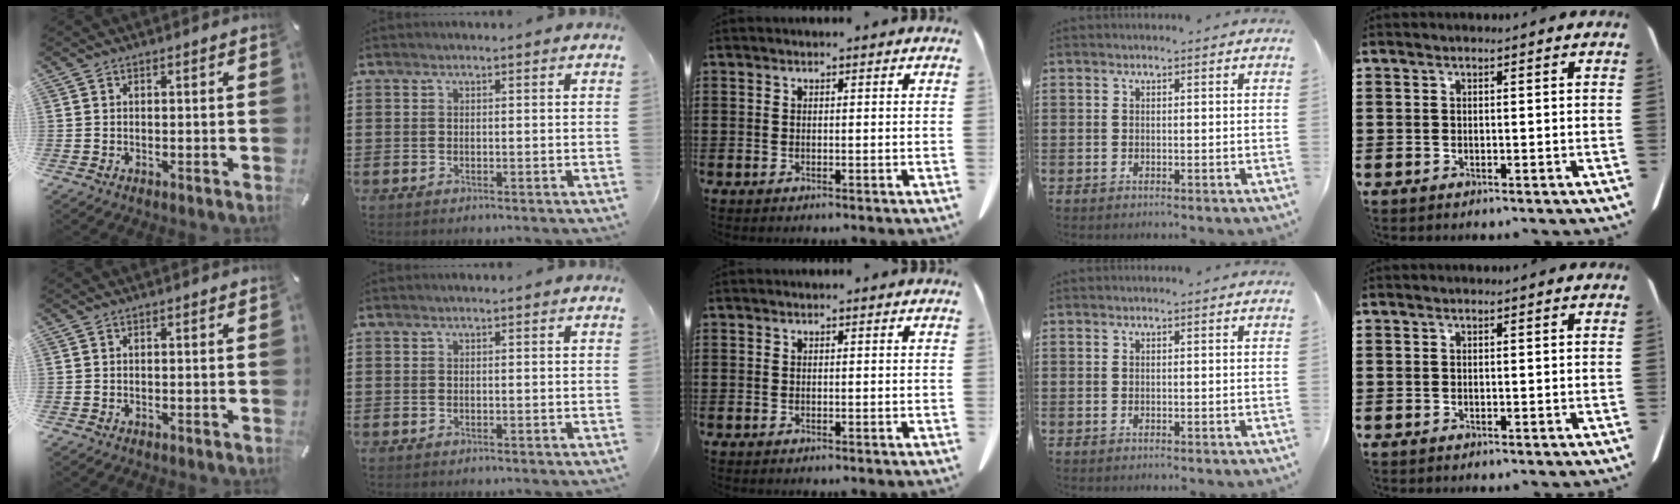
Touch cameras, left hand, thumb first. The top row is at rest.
{}